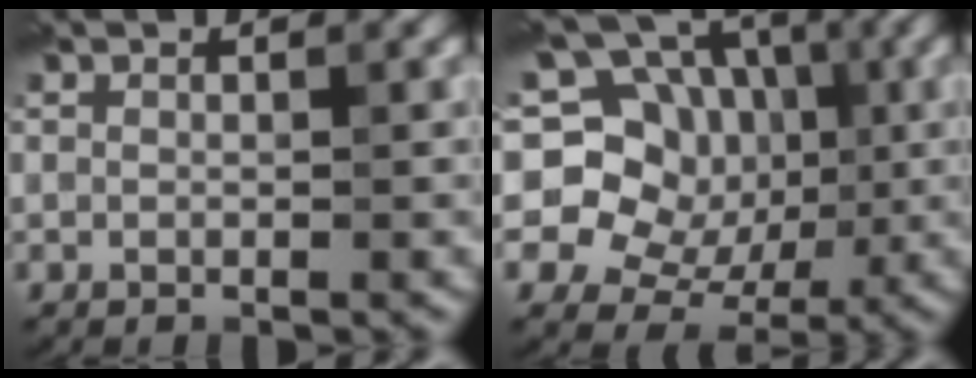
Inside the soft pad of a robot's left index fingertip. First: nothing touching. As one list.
[{"total": 17.0, "force": [3.3, 14.7, 7.9], "torque": [-0.185, 0.050, 0.026]}]